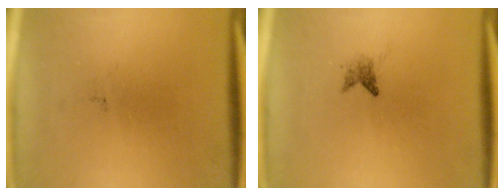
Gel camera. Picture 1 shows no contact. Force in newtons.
{"total": 1.2}